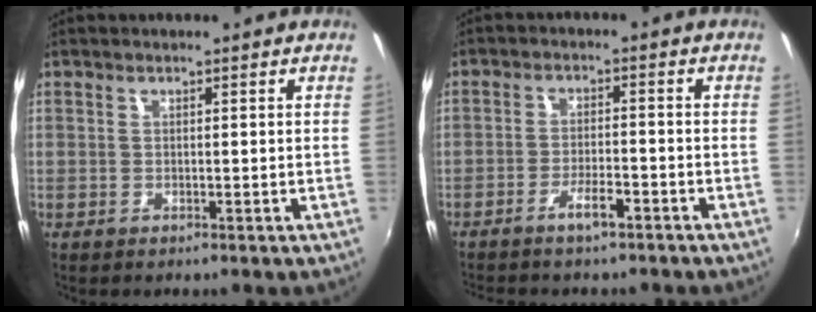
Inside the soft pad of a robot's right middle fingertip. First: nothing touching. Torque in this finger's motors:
{"motor_torque": [1.01, -1.13, 0.15, 0.08]}